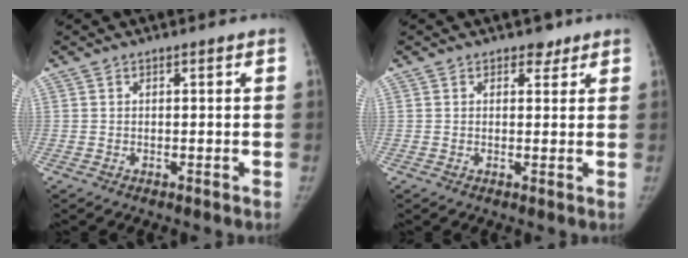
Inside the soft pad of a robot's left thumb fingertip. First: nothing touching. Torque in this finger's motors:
{"motor_torque": [0.50, -0.10, 0.22, -0.06, 0.09]}